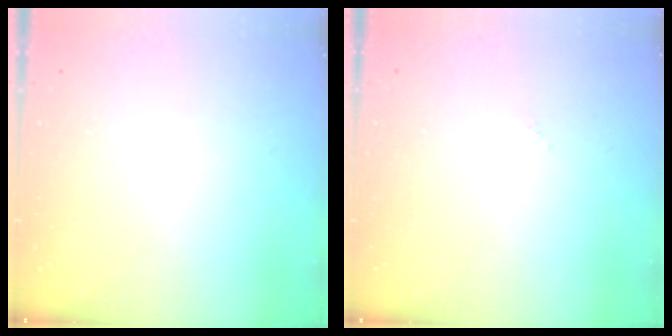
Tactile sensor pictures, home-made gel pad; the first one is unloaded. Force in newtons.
{"total": 0.0}